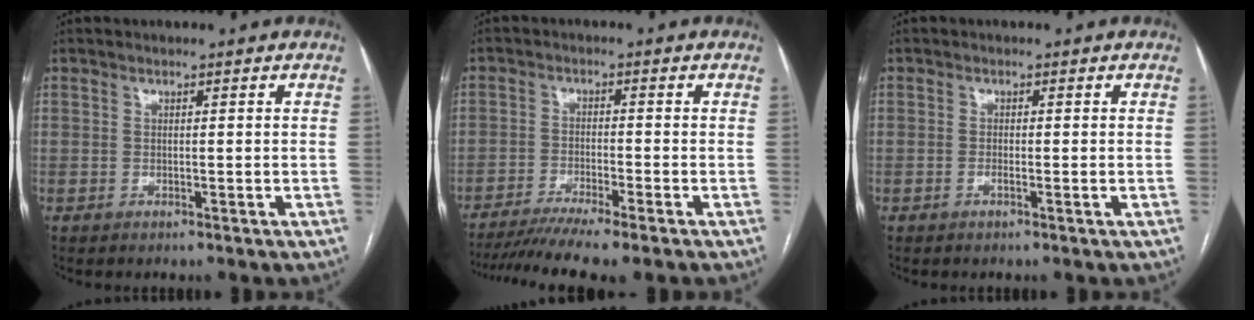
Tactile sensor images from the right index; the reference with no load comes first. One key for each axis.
{"total": 9.9, "fx": -8.2, "fy": -0.6, "fz": 5.6, "tx": -0.078, "ty": -0.022, "tz": -0.130}
{"total": 0.9, "fx": -0.3, "fy": 0.0, "fz": 0.8, "tx": -0.018, "ty": 0.002, "tz": -0.002}